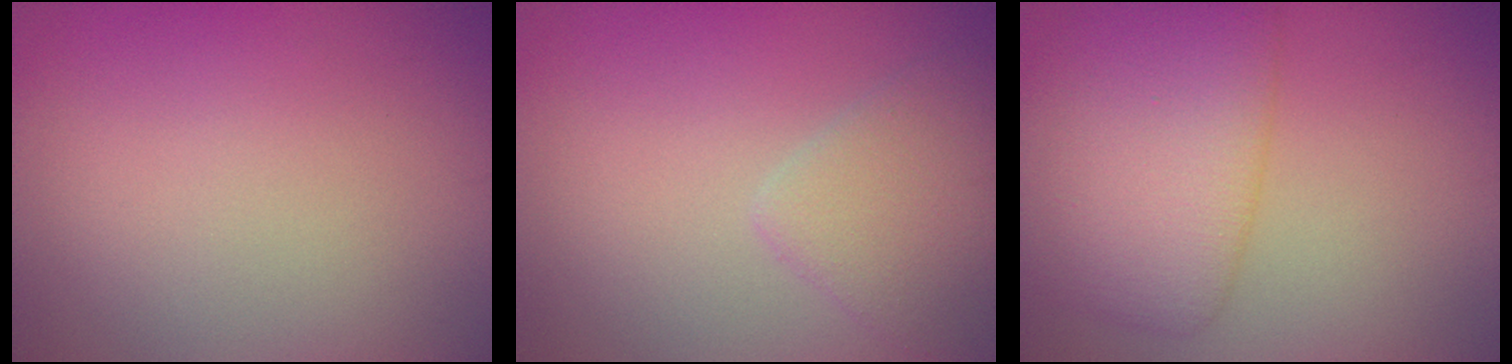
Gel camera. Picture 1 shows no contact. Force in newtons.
{"total": 3.3, "press": 3.3, "slide": 0.1}
{"total": 5.7, "press": 5.7, "slide": 0.3}